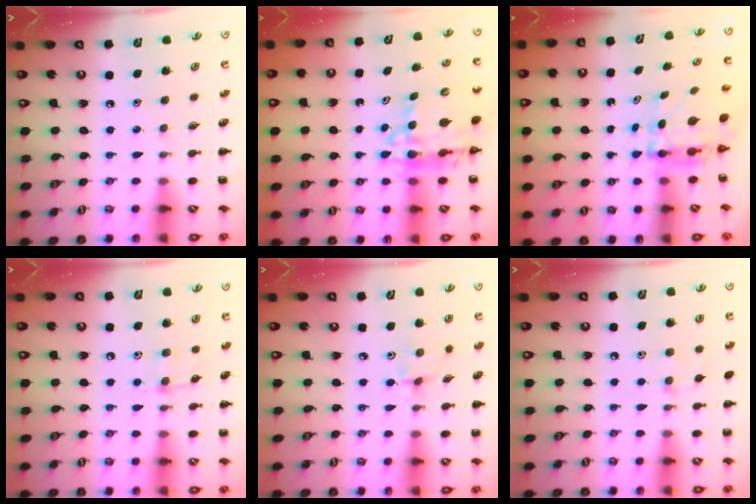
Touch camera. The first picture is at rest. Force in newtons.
{"total": 12.4, "press": 11.7, "slide": 4.1}
{"total": 5.2, "press": 5.1, "slide": 0.8}
{"total": 4.4, "press": 4.1, "slide": 1.4}
{"total": 2.8, "press": 2.6, "slide": 0.9}
{"total": 5.6, "press": 5.3, "slide": 1.8}